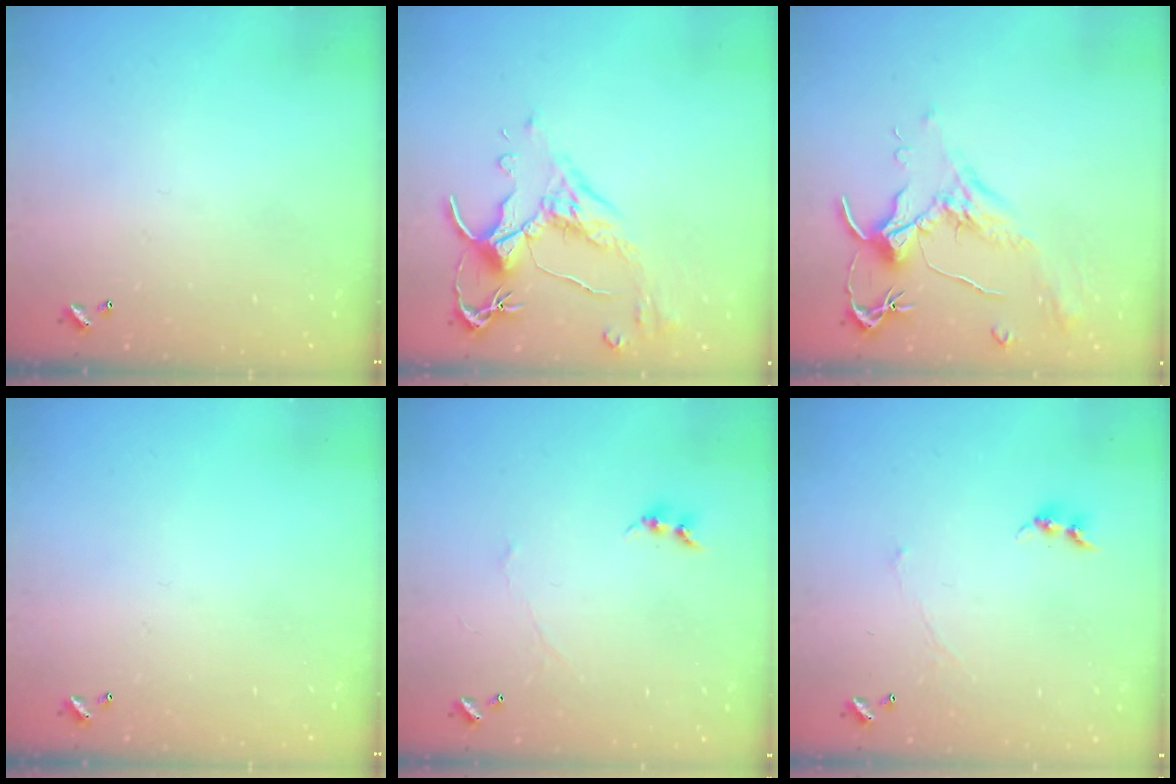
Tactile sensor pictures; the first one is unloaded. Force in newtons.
{"total": 2.5, "press": 2.1, "slide": 1.4}
{"total": 1.8, "press": 1.7, "slide": 0.6}
{"total": 0.0}
{"total": 1.5, "press": 1.4, "slide": 0.5}
{"total": 1.0, "press": 0.8, "slide": 0.6}